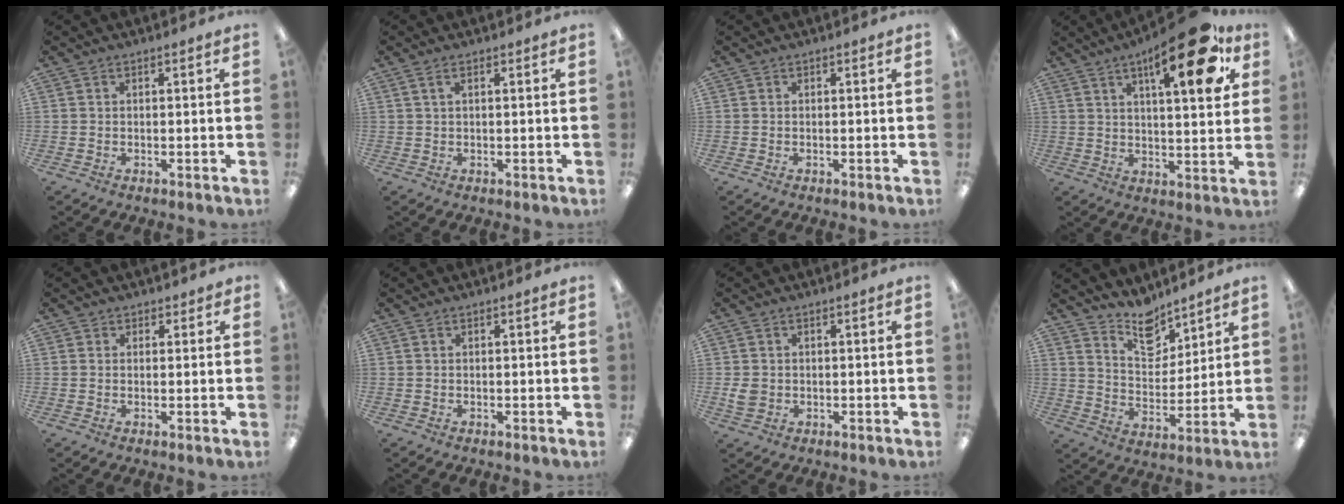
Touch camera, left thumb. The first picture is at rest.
{"total": 2.0, "force": [0.9, 0.7, 1.7], "torque": [-0.038, 0.003, 0.016]}
{"total": 0.0}
{"total": 19.1, "force": [10.0, 5.7, 15.2], "torque": [-0.214, -0.044, 0.145]}
{"total": 1.2, "force": [0.6, 1.0, 0.0], "torque": [0.009, 0.000, 0.009]}
{"total": 0.0}
{"total": 3.2, "force": [0.2, 2.7, 1.8], "torque": [-0.040, 0.005, 0.002]}
{"total": 10.8, "force": [9.2, 4.8, 2.9], "torque": [-0.036, -0.068, 0.170]}